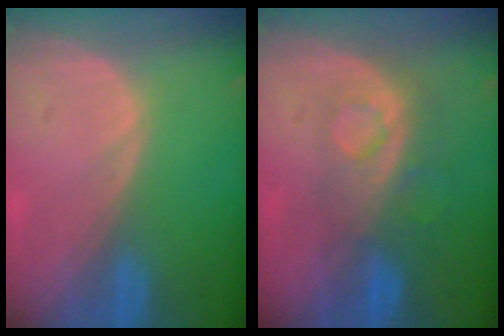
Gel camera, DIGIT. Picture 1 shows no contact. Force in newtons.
{"total": 8.3, "press": 7.3, "slide": 3.8}